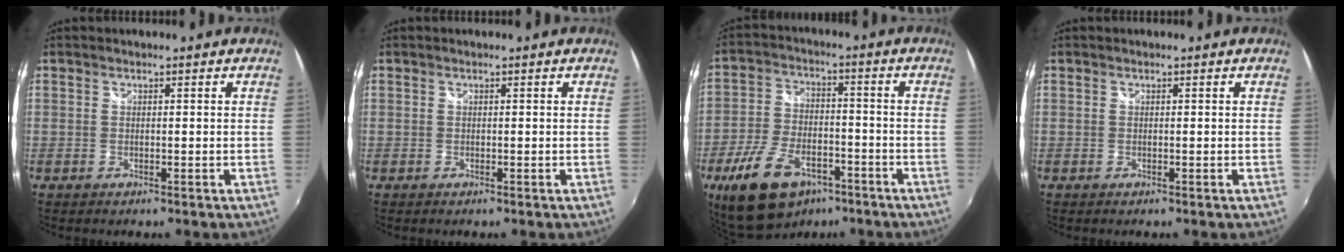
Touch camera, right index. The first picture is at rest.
{"total": 0.0}
{"total": 15.6, "force": [-9.4, 8.2, 9.4], "torque": [-0.203, -0.012, -0.161]}
{"total": 0.0}